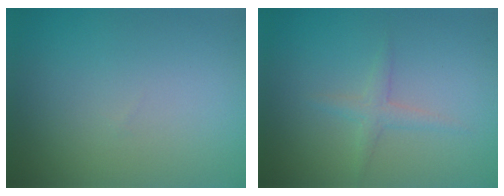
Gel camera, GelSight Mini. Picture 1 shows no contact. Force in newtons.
{"total": 1.5, "press": 1.5, "slide": 0.1}